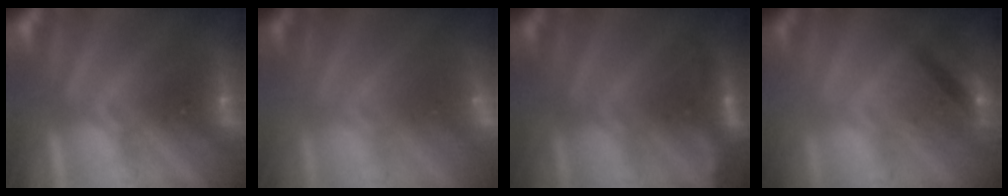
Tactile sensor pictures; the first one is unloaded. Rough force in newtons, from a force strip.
{"total": 3.0}
{"total": 2.4}
{"total": 2.8}